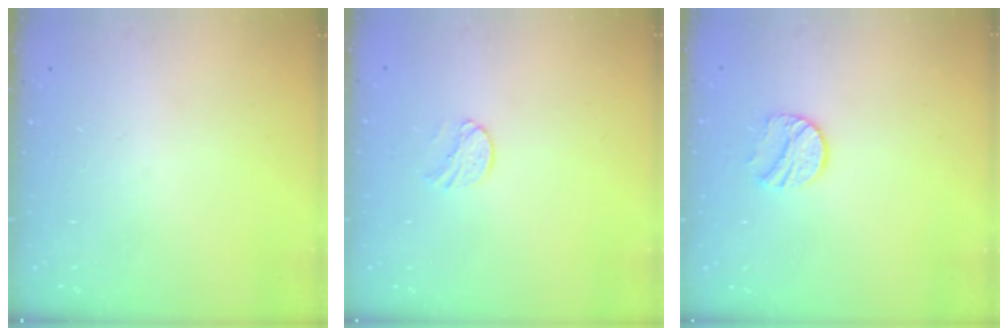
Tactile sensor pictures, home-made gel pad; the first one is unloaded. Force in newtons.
{"total": 5.8, "press": 5.8, "slide": 0.6}
{"total": 9.0, "press": 9.0, "slide": 0.3}